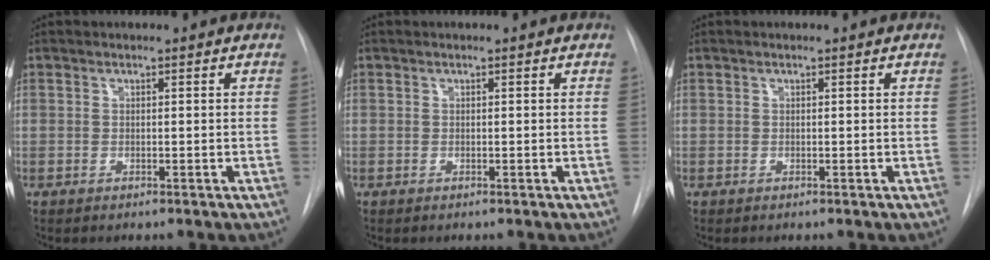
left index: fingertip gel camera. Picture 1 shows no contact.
{"total": 0.0}
{"total": 0.0}